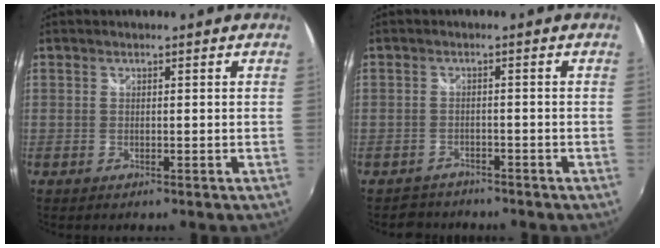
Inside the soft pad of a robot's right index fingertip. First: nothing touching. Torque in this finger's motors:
{"motor_torque": [0.08, 0.01, 0.07, 0.00]}